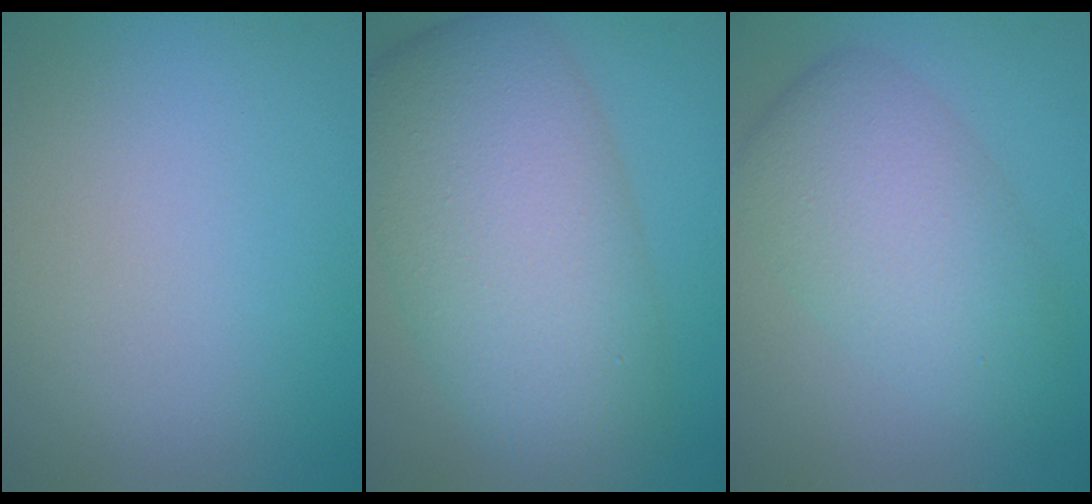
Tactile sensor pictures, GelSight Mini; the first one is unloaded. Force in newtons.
{"total": 11.2, "press": 11.2, "slide": 0.6}
{"total": 6.4, "press": 6.4, "slide": 0.4}